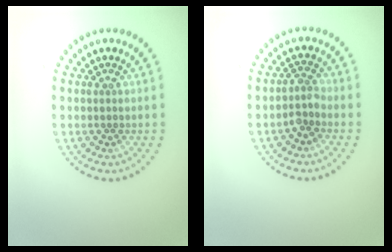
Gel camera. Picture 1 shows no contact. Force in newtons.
{"total": 1.8, "press": 1.4, "slide": 1.2}